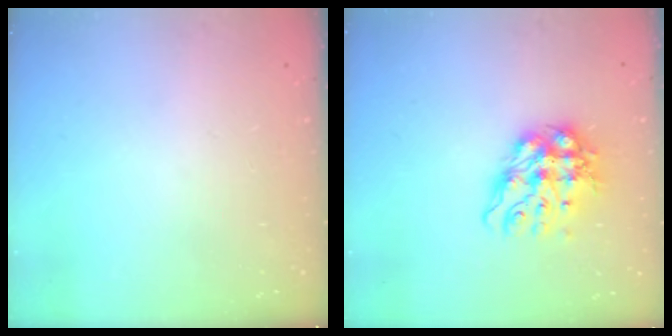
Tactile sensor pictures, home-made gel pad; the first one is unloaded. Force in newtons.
{"total": 12.3, "press": 12.2, "slide": 1.2}